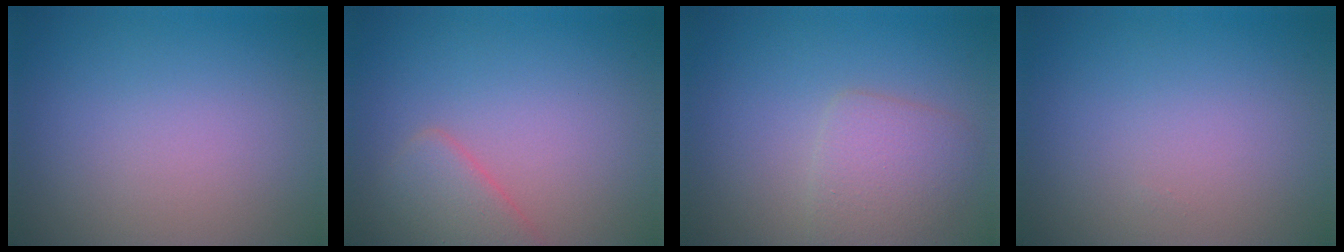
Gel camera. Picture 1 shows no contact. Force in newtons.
{"total": 2.9, "press": 2.9, "slide": 0.1}
{"total": 3.0, "press": 3.0, "slide": 0.1}
{"total": 0.0}